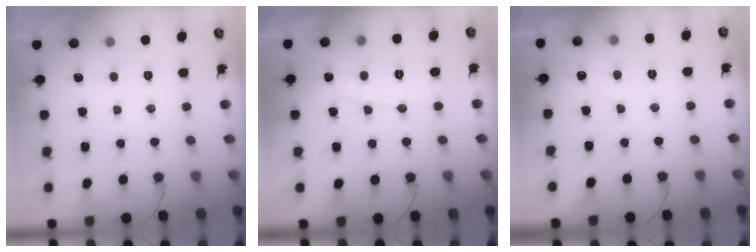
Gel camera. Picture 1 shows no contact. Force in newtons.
{"total": 5.5, "press": 5.5, "slide": 0.3}
{"total": 1.6, "press": 1.6, "slide": 0.1}